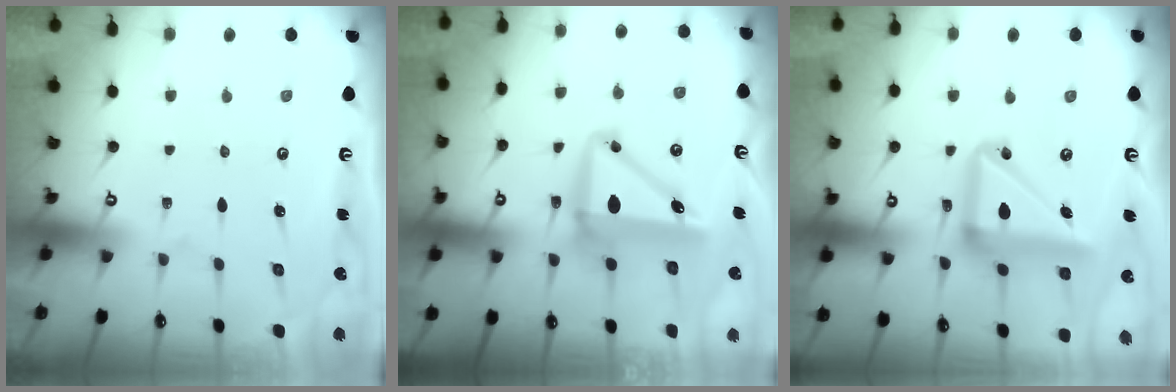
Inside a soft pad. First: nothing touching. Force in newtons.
{"total": 10.3, "press": 10.1, "slide": 2.1}
{"total": 17.6, "press": 17.4, "slide": 2.2}